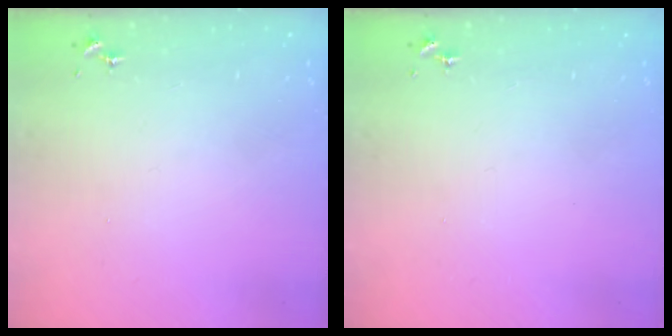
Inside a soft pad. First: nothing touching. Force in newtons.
{"total": 0.0}